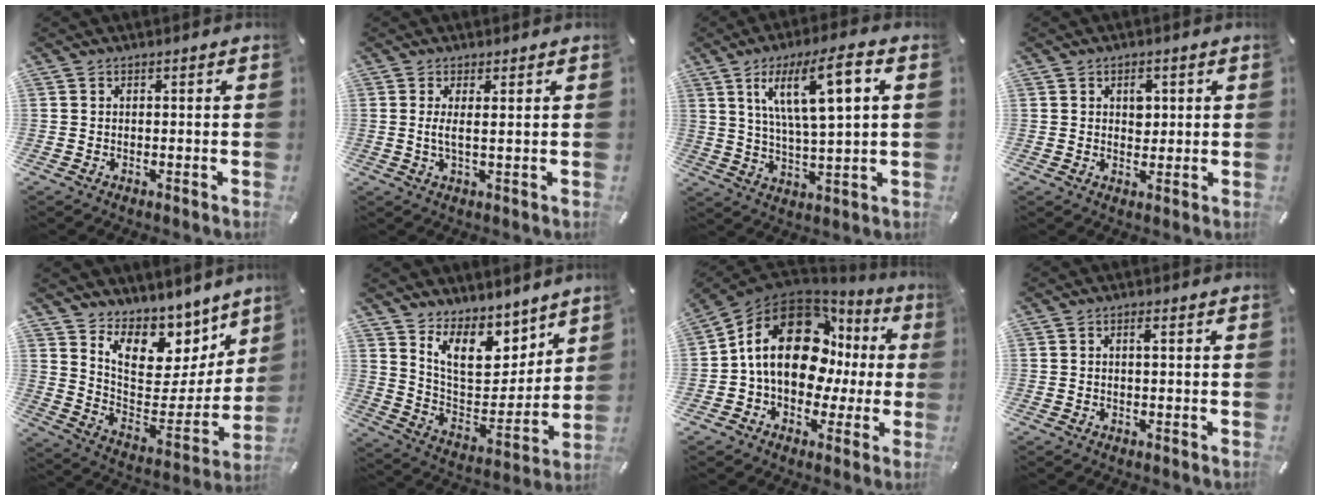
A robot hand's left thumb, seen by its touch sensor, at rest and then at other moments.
{"total": 3.2, "force": [0.7, 0.2, 3.1], "torque": [-0.061, -0.006, 0.011]}
{"total": 13.8, "force": [6.0, 3.4, 11.9], "torque": [-0.213, -0.004, 0.097]}
{"total": 3.5, "force": [0.9, 2.6, 2.2], "torque": [-0.006, -0.009, 0.006]}
{"total": 12.7, "force": [9.3, 7.8, 3.8], "torque": [-0.054, -0.096, 0.167]}
{"total": 13.2, "force": [9.2, 7.6, 5.8], "torque": [-0.104, -0.075, 0.175]}
{"total": 19.9, "force": [3.9, 13.9, 13.7], "torque": [-0.233, -0.019, 0.066]}
{"total": 1.6, "force": [0.2, 0.3, 1.5], "torque": [-0.030, 0.001, 0.002]}